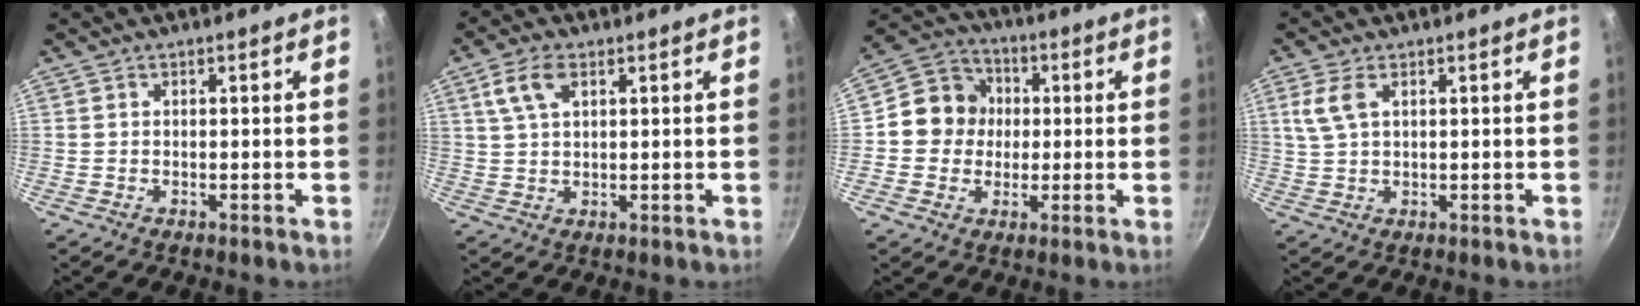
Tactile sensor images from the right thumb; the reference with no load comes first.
{"total": 6.0, "force": [2.5, 3.2, 4.4], "torque": [-0.079, 0.005, 0.049]}
{"total": 10.1, "force": [0.3, 9.3, 3.7], "torque": [-0.026, 0.019, -0.014]}
{"total": 4.7, "force": [1.8, 2.4, 3.7], "torque": [-0.081, 0.004, 0.037]}